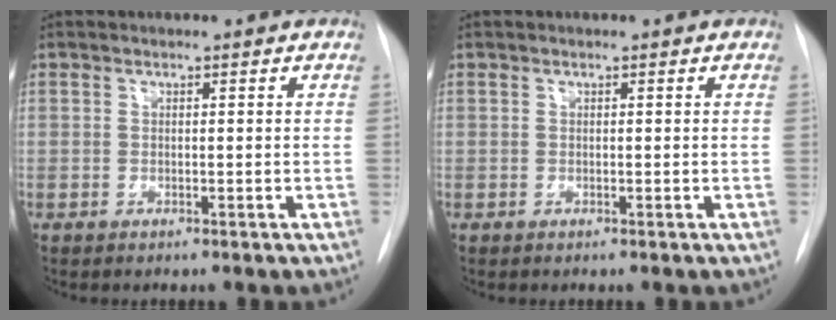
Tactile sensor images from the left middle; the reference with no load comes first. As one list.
[{"total": 0.0}]